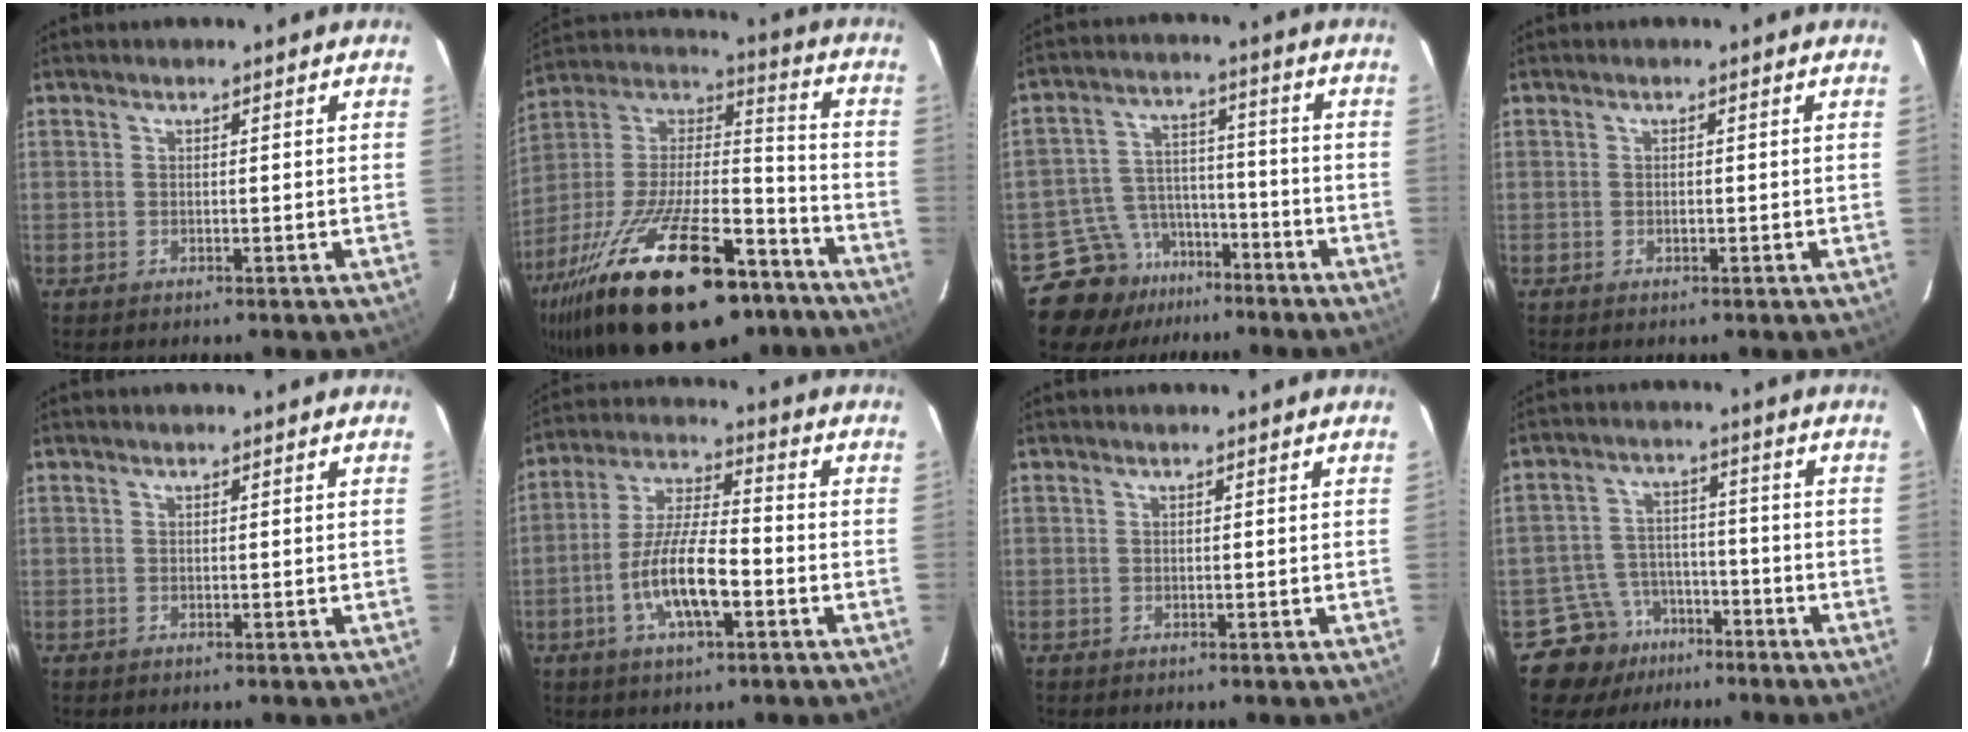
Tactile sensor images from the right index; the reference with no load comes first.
{"total": 34.4, "force": [-22.1, 13.2, 22.8], "torque": [-0.422, -0.023, -0.337]}
{"total": 10.3, "force": [-8.2, 6.4, 0.3], "torque": [-0.027, 0.046, -0.131]}
{"total": 0.6, "force": [-0.2, 0.4, 0.4], "torque": [-0.008, 0.002, -0.003]}
{"total": 0.0}
{"total": 11.6, "force": [-4.3, 3.1, 10.3], "torque": [-0.208, -0.001, -0.078]}
{"total": 0.0}
{"total": 8.6, "force": [-6.0, 6.2, 0.1], "torque": [-0.022, 0.036, -0.092]}